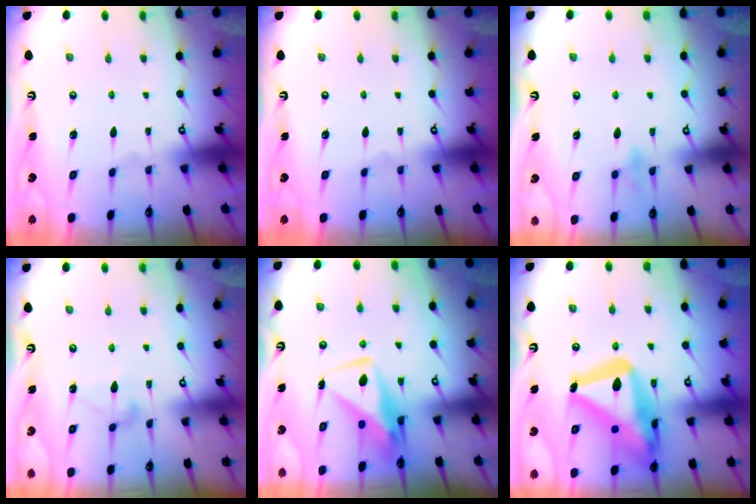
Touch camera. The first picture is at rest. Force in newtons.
{"total": 0.0}
{"total": 8.3, "press": 8.1, "slide": 1.6}
{"total": 7.7, "press": 7.7, "slide": 0.4}
{"total": 7.5, "press": 7.5, "slide": 0.9}
{"total": 24.9, "press": 24.8, "slide": 2.1}